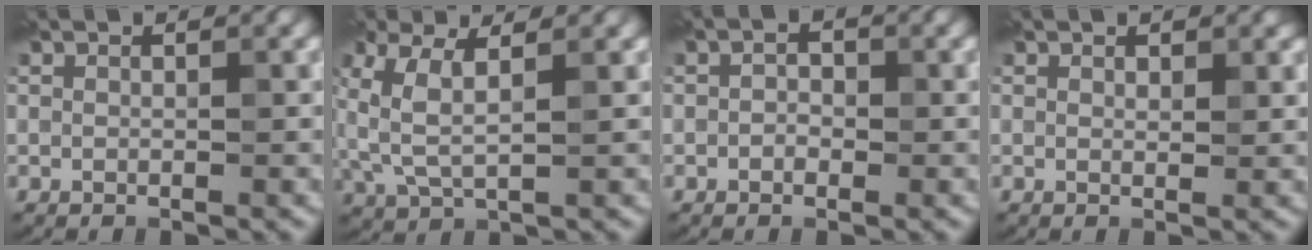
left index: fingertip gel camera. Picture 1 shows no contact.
{"total": 3.9, "force": [1.0, 1.1, 3.6], "torque": [-0.096, 0.004, 0.024]}
{"total": 1.2, "force": [-0.5, 0.8, 0.7], "torque": [-0.013, 0.002, -0.012]}
{"total": 0.8, "force": [0.6, 0.3, 0.4], "torque": [-0.012, -0.002, 0.013]}